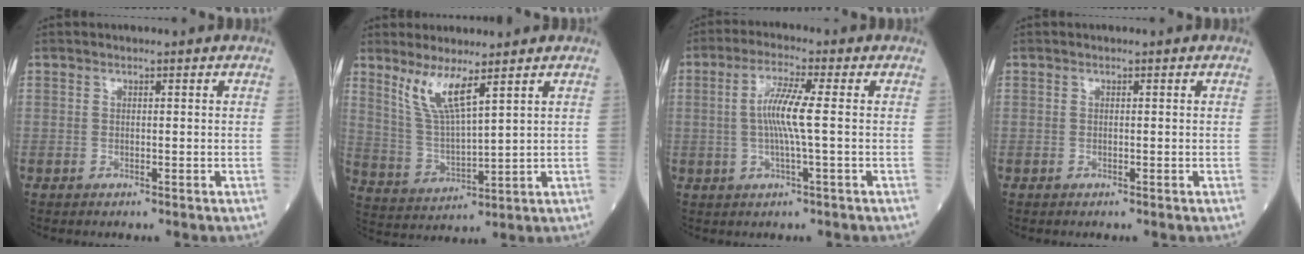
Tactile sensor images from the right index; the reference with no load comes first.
{"total": 7.4, "force": [4.8, 0.4, 5.6], "torque": [-0.121, -0.013, 0.104]}
{"total": 6.5, "force": [0.1, -0.2, 6.5], "torque": [-0.131, 0.003, 0.000]}
{"total": 0.0}